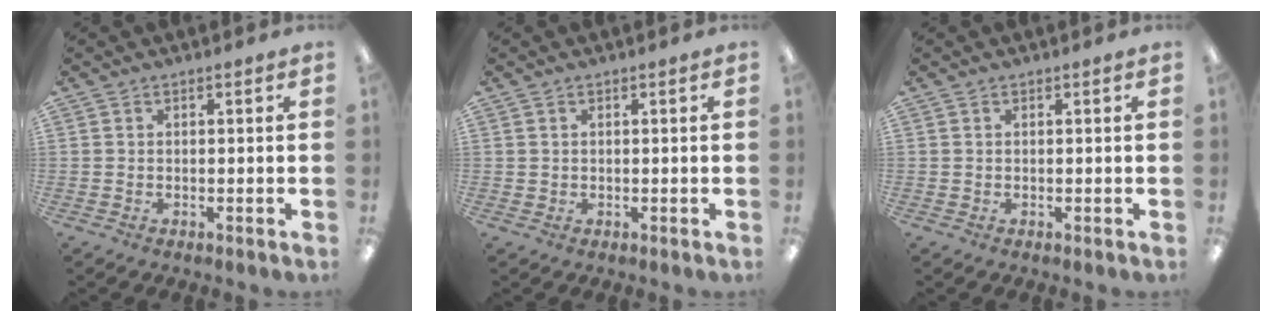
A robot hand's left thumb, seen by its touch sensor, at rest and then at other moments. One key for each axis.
{"total": 0.6, "fx": 0.3, "fy": 0.5, "fz": 0.0, "tx": 0.000, "ty": 0.003, "tz": 0.005}
{"total": 0.0}